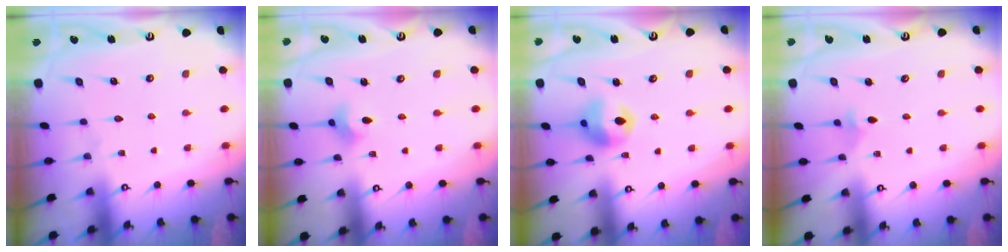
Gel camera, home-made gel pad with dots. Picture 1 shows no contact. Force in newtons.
{"total": 3.8, "press": 3.8, "slide": 0.6}
{"total": 11.6, "press": 11.5, "slide": 1.9}
{"total": 2.2, "press": 2.2, "slide": 0.6}